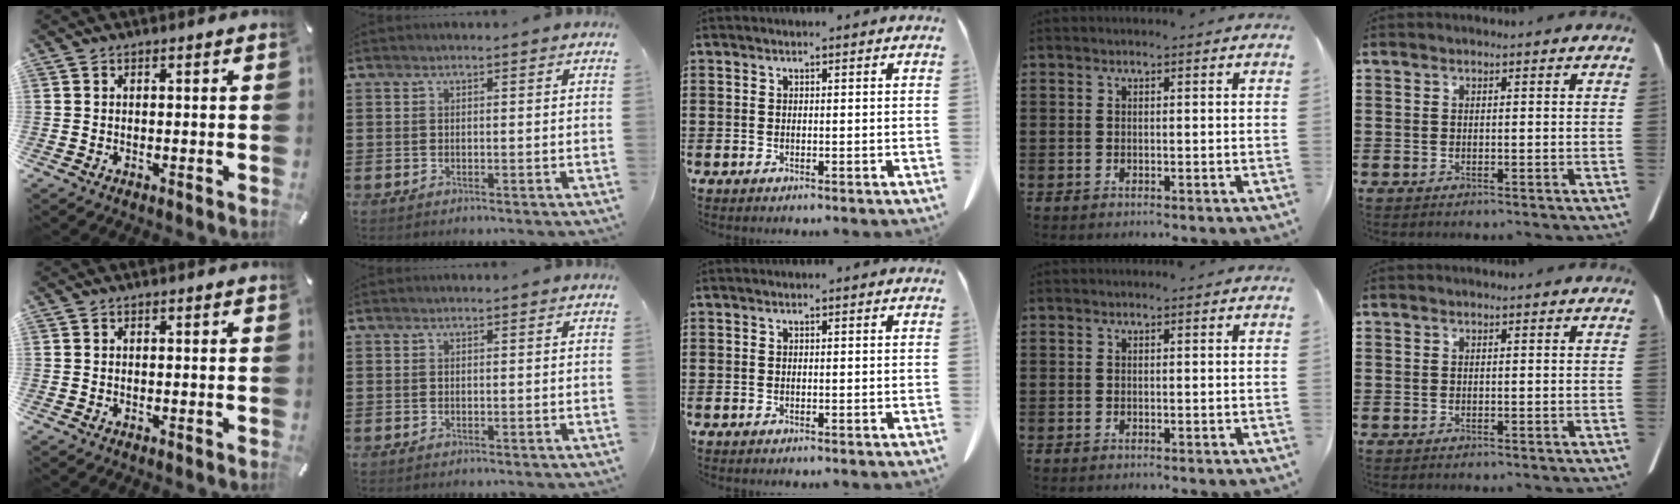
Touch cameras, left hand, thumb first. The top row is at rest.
{}